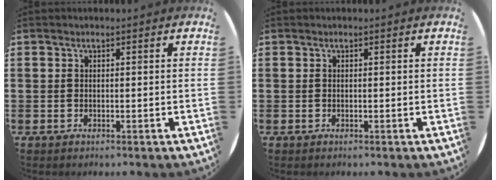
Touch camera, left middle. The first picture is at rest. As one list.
[{"total": 0.0}]